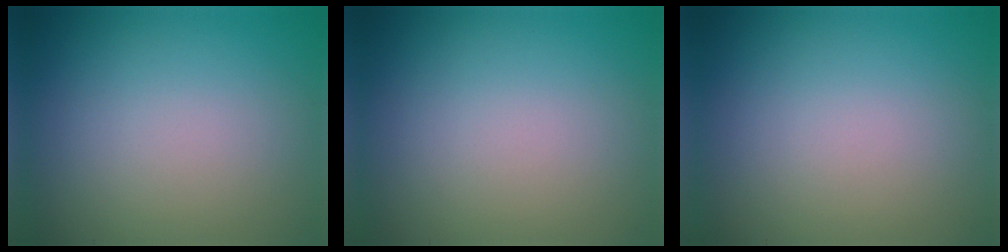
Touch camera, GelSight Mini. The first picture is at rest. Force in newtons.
{"total": 0.0}
{"total": 0.0}